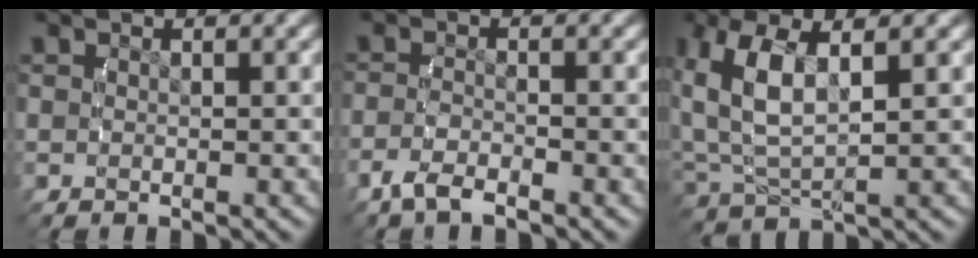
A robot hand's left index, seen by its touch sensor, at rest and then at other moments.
{"total": 2.2, "force": [-1.8, 0.4, 1.2], "torque": [-0.030, -0.006, -0.031]}
{"total": 6.2, "force": [1.5, 3.4, 4.9], "torque": [-0.140, -0.015, 0.043]}